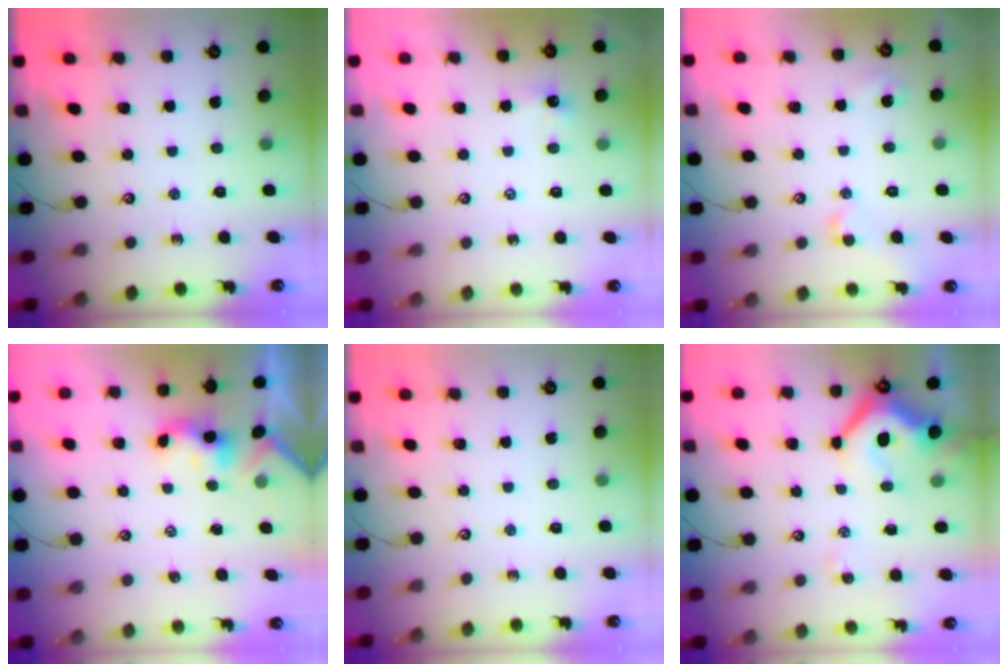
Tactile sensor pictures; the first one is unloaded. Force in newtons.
{"total": 3.8, "press": 3.8, "slide": 0.5}
{"total": 2.3, "press": 2.2, "slide": 0.6}
{"total": 1.1, "press": 1.0, "slide": 0.4}
{"total": 0.0}
{"total": 10.1, "press": 10.0, "slide": 1.5}